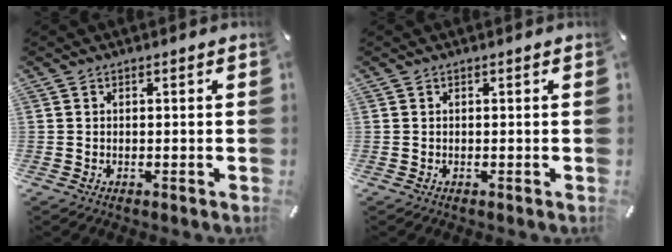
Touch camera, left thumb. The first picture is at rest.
{"total": 0.0}